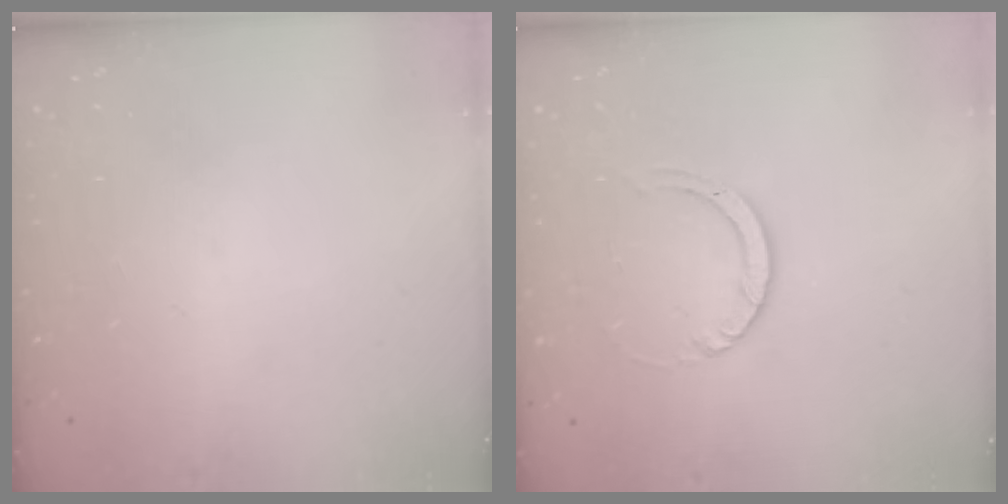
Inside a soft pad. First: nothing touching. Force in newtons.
{"total": 3.0, "press": 3.0, "slide": 0.3}